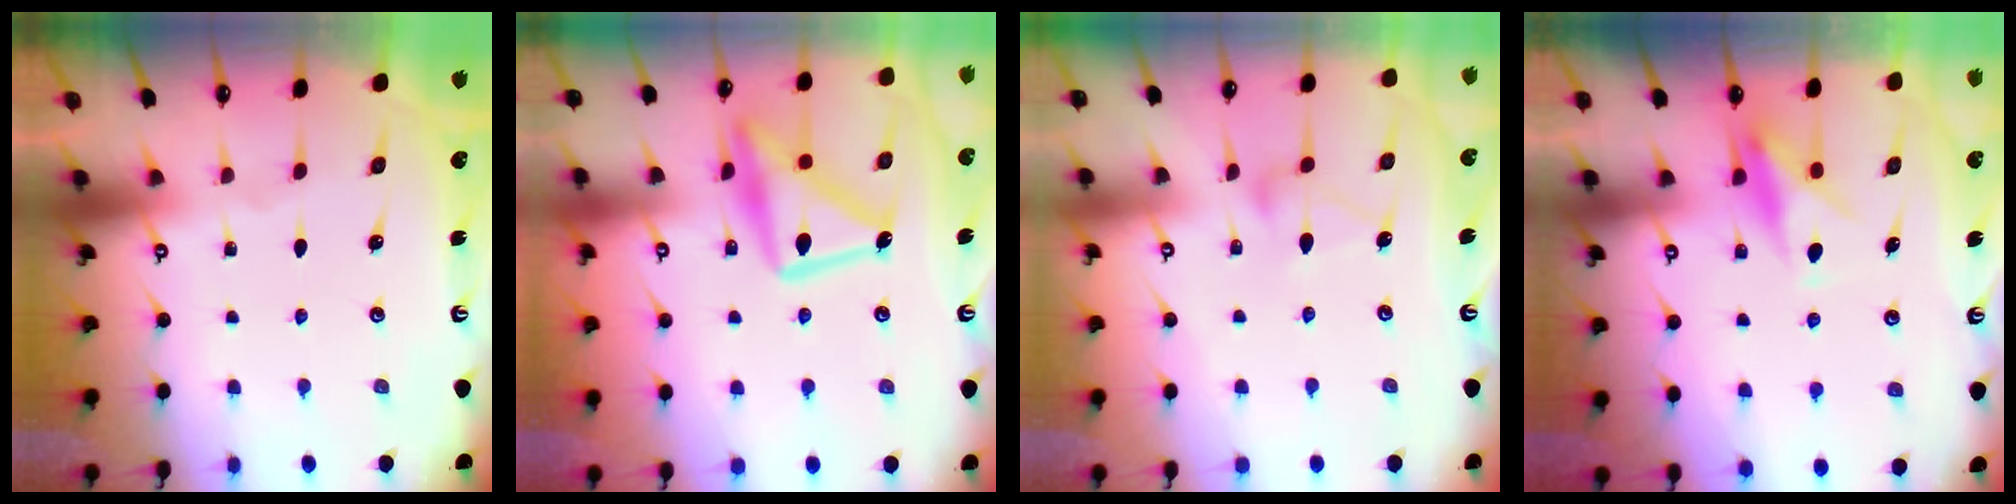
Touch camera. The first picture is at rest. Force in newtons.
{"total": 16.7, "press": 16.6, "slide": 1.1}
{"total": 7.5, "press": 7.5, "slide": 0.3}
{"total": 7.8, "press": 7.8, "slide": 0.5}